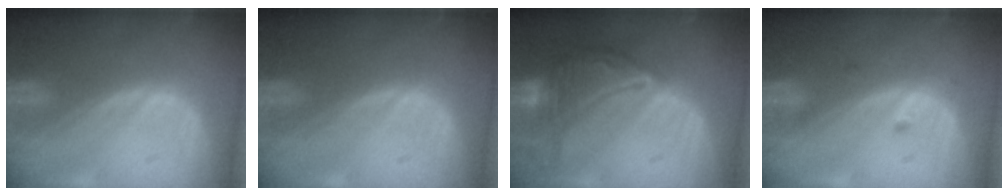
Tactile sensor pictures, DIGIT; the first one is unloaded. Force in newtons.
{"total": 0.0}
{"total": 9.9, "press": 9.9, "slide": 0.6}
{"total": 1.1, "press": 1.1, "slide": 0.1}